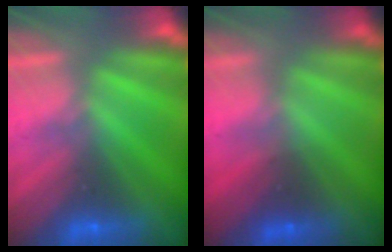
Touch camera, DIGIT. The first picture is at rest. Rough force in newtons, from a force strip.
{"total": 1.5}